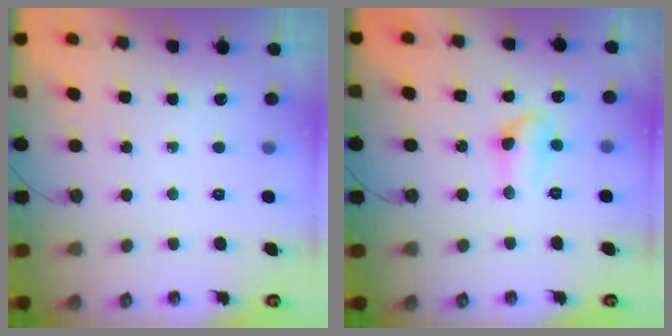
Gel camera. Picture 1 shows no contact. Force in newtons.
{"total": 7.4, "press": 7.3, "slide": 1.3}